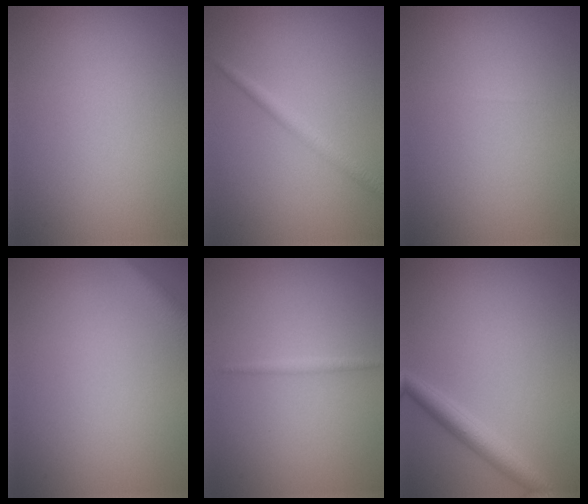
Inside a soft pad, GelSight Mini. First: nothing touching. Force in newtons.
{"total": 1.8, "press": 1.8, "slide": 0.1}
{"total": 0.0}
{"total": 2.3, "press": 2.3, "slide": 0.1}
{"total": 0.7, "press": 0.7, "slide": 0.0}
{"total": 2.6, "press": 2.6, "slide": 0.1}